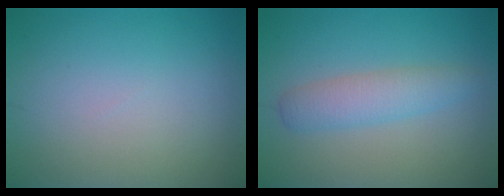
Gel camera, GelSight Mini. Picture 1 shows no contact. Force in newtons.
{"total": 3.0, "press": 3.0, "slide": 0.1}